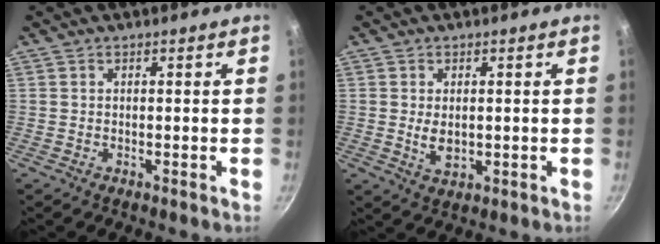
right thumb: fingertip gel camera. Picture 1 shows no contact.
{"total": 4.1, "force": [0.1, 2.5, 3.2], "torque": [-0.054, -0.010, 0.007]}